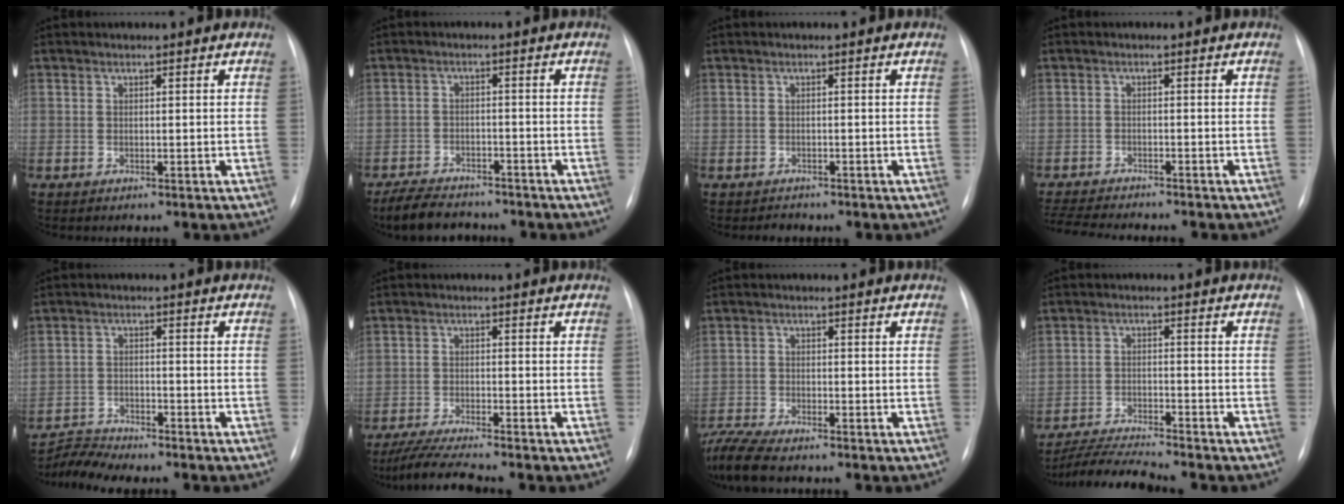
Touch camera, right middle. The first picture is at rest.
{"total": 8.5, "force": [-7.4, 2.9, 3.0], "torque": [-0.052, -0.010, -0.113]}
{"total": 1.2, "force": [-1.0, 0.5, -0.2], "torque": [0.000, -0.001, -0.016]}
{"total": 10.5, "force": [-9.5, 1.0, 4.2], "torque": [-0.065, -0.010, -0.141]}
{"total": 4.4, "force": [-4.4, -0.5, -0.5], "torque": [0.004, -0.007, -0.077]}
{"total": 6.7, "force": [-5.9, -0.5, 3.1], "torque": [-0.057, -0.025, -0.104]}
{"total": 8.2, "force": [-7.1, 1.1, 3.9], "torque": [-0.081, -0.015, -0.127]}
{"total": 7.6, "force": [-7.2, -0.9, 2.2], "torque": [-0.040, -0.018, -0.130]}